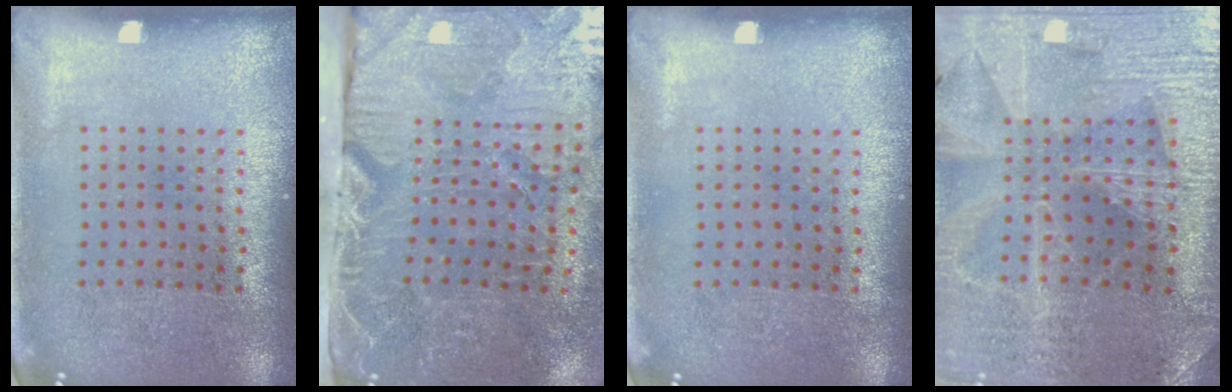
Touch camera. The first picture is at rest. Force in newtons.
{"total": 4.8, "press": 4.2, "slide": 2.3}
{"total": 0.0}
{"total": 3.0, "press": 2.9, "slide": 0.5}